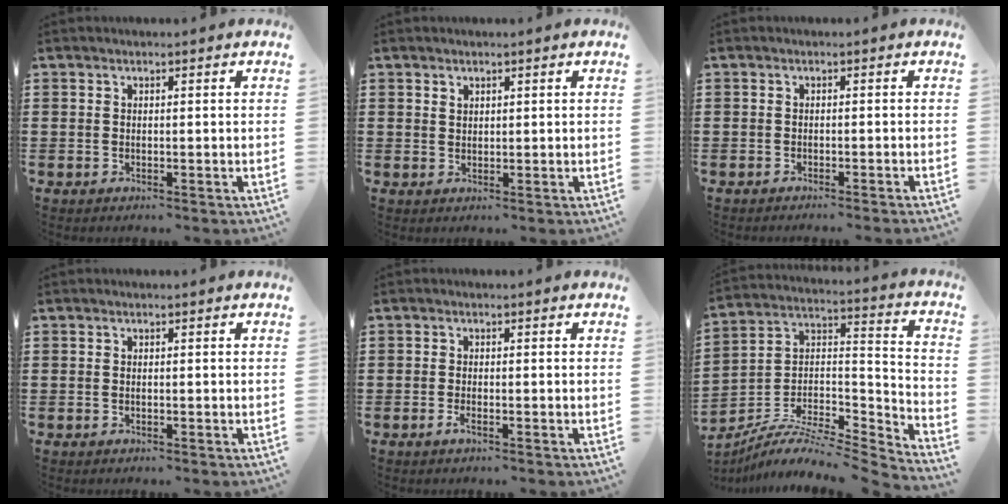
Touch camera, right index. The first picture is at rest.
{"total": 0.9, "force": [0.7, 0.6, 0.1], "torque": [-0.003, 0.001, 0.014]}
{"total": 1.2, "force": [-1.1, -0.4, 0.1], "torque": [-0.003, -0.001, -0.023]}
{"total": 0.0}
{"total": 1.3, "force": [-0.8, 0.2, 1.0], "torque": [-0.025, -0.004, -0.016]}
{"total": 6.1, "force": [-5.3, 1.4, 2.8], "torque": [-0.065, -0.017, -0.113]}